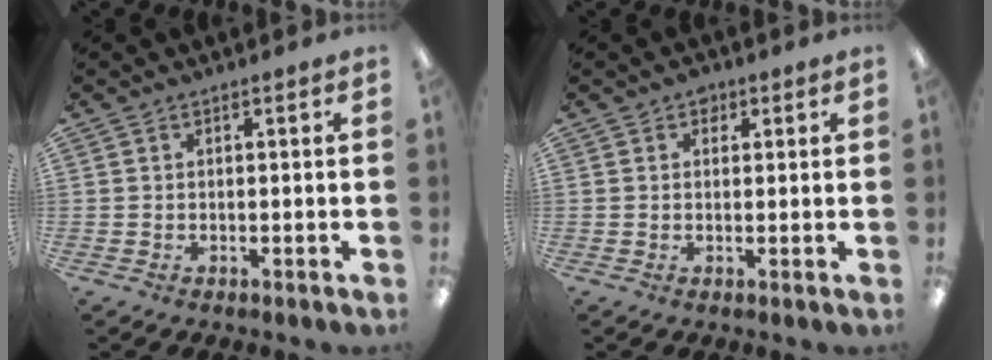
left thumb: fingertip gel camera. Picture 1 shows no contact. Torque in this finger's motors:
{"motor_torque": [0.13, 0.01, 0.44, -0.31, 0.00]}